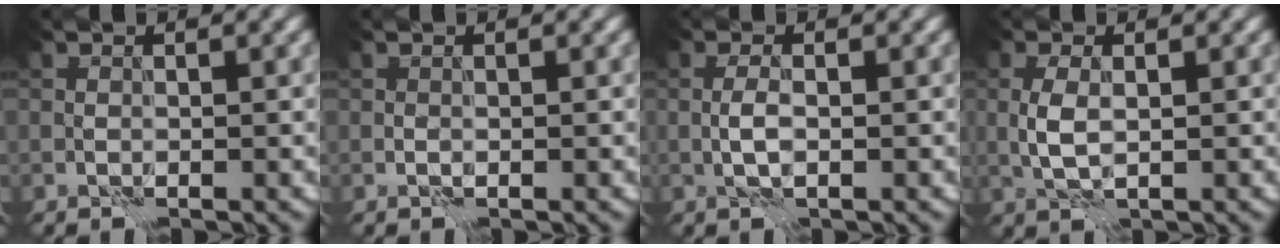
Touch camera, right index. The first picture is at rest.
{"total": 0.0}
{"total": 1.1, "force": [-0.1, 0.2, 1.1], "torque": [-0.023, 0.000, -0.005]}
{"total": 2.0, "force": [0.2, 0.9, 1.8], "torque": [-0.045, -0.002, 0.006]}